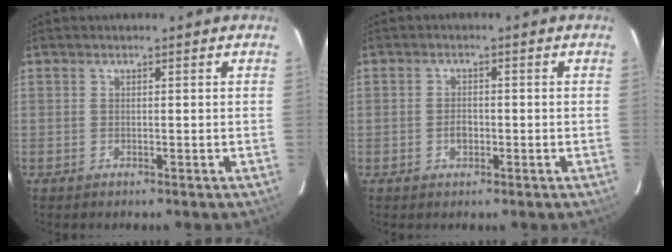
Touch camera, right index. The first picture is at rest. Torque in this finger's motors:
{"motor_torque": [0.92, 0.35, 0.05, 0.00]}